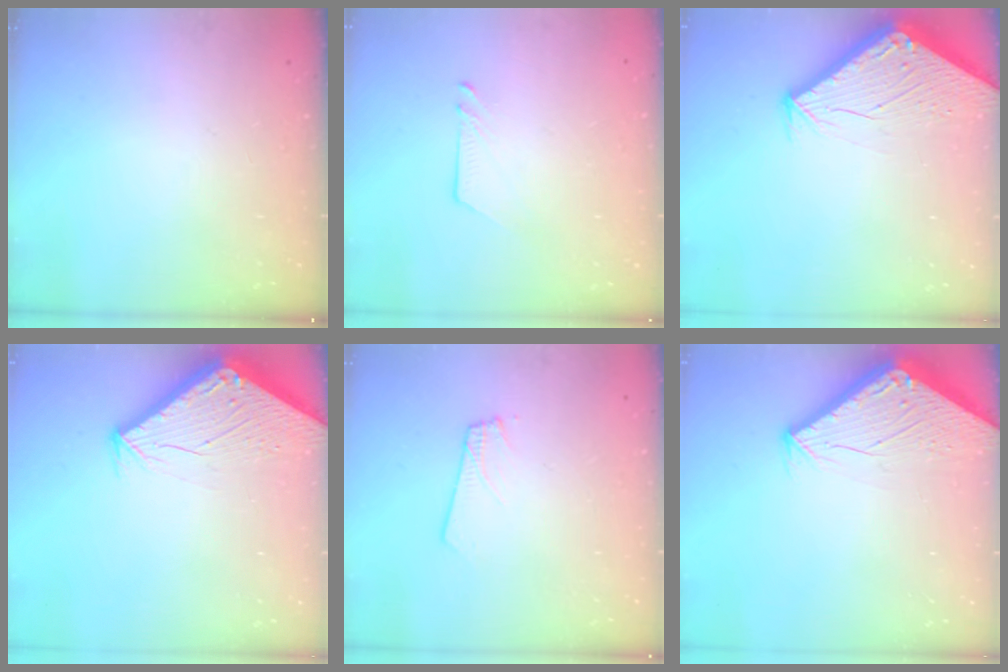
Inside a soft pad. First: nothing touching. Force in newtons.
{"total": 3.6, "press": 3.6, "slide": 0.4}
{"total": 2.5, "press": 2.5, "slide": 0.1}
{"total": 2.5, "press": 2.5, "slide": 0.1}
{"total": 1.8, "press": 1.8, "slide": 0.1}
{"total": 2.9, "press": 2.9, "slide": 0.1}